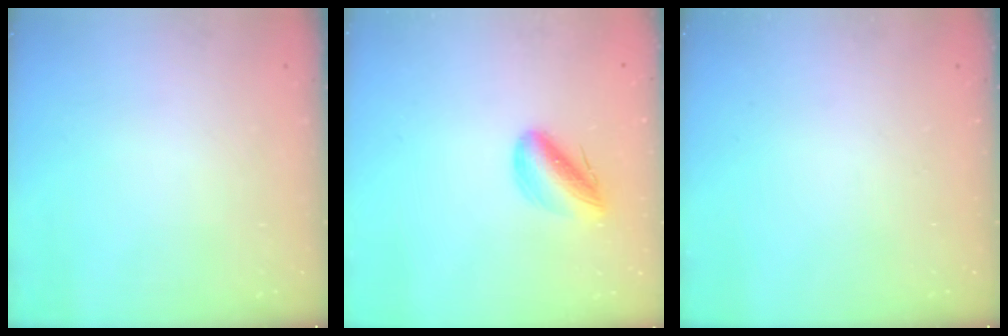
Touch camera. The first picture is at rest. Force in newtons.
{"total": 9.0, "press": 8.7, "slide": 2.3}
{"total": 0.0}